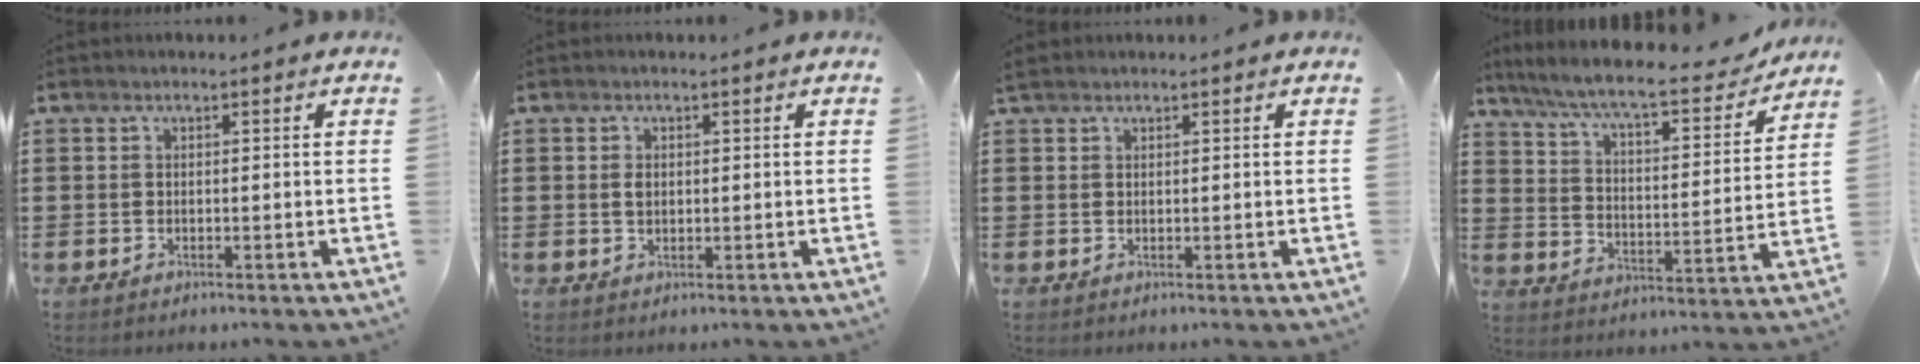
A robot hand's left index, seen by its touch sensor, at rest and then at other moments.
{"total": 1.4, "force": [0.3, 0.8, 1.0], "torque": [-0.022, 0.005, 0.005]}
{"total": 1.0, "force": [0.9, 0.3, 0.4], "torque": [-0.009, 0.002, 0.018]}
{"total": 9.1, "force": [7.8, 0.6, 4.6], "torque": [-0.119, -0.044, 0.130]}